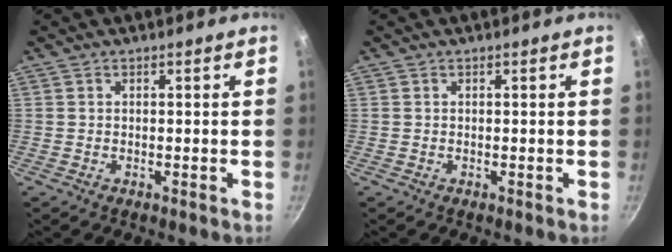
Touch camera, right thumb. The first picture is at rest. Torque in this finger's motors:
{"motor_torque": [0.00, 0.00, 0.02, 0.00, 0.00]}